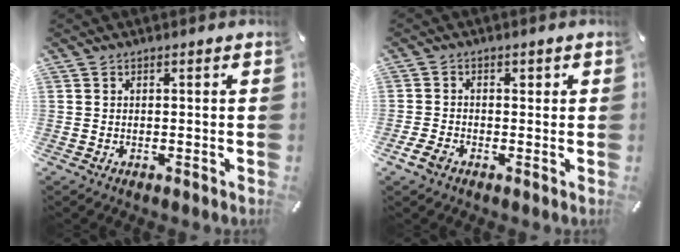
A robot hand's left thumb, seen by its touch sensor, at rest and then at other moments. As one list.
[{"total": 3.6, "force": [-1.5, 2.9, 1.6], "torque": [-0.025, 0.007, -0.030]}]